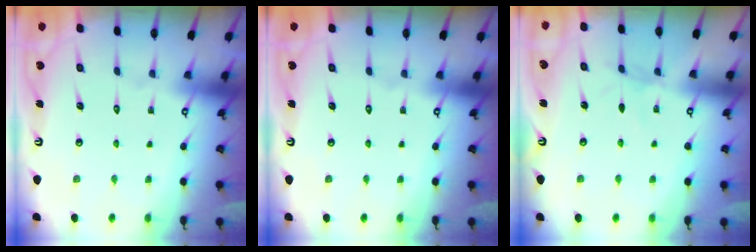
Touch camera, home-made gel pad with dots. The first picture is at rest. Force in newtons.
{"total": 0.0}
{"total": 3.0, "press": 2.9, "slide": 0.4}